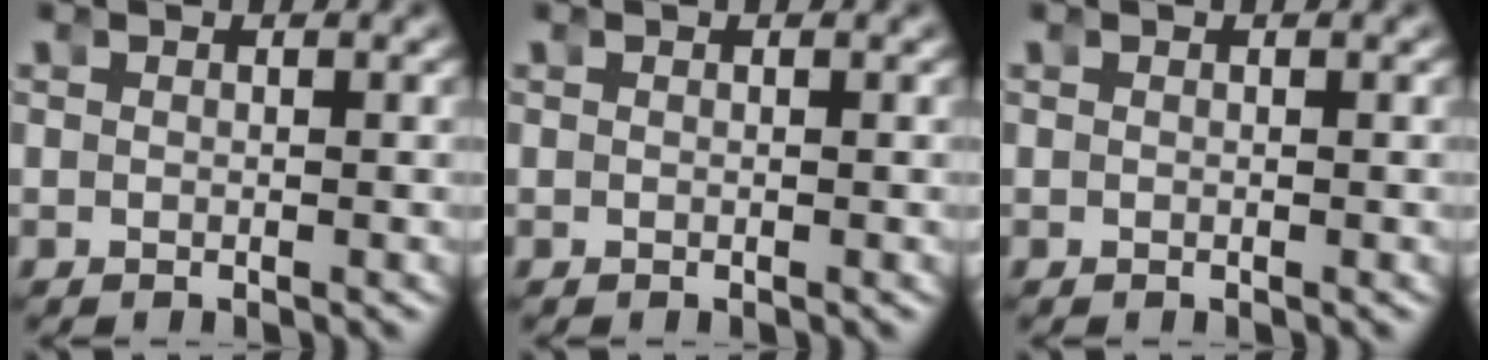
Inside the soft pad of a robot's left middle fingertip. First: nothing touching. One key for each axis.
{"total": 0.0}
{"total": 0.0}